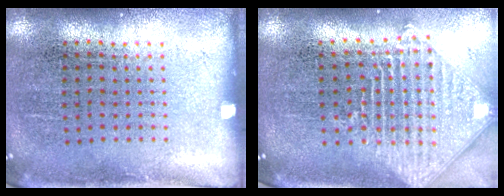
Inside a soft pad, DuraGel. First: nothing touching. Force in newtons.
{"total": 2.2, "press": 1.8, "slide": 1.3}